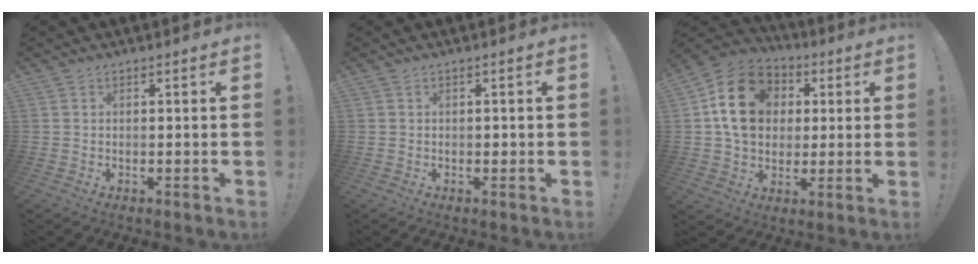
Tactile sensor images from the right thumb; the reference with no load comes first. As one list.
[{"total": 0.8, "force": [-0.3, 0.7, 0.3], "torque": [-0.003, 0.002, -0.006]}, {"total": 18.2, "force": [3.9, 14.5, 10.1], "torque": [-0.153, 0.004, 0.080]}]